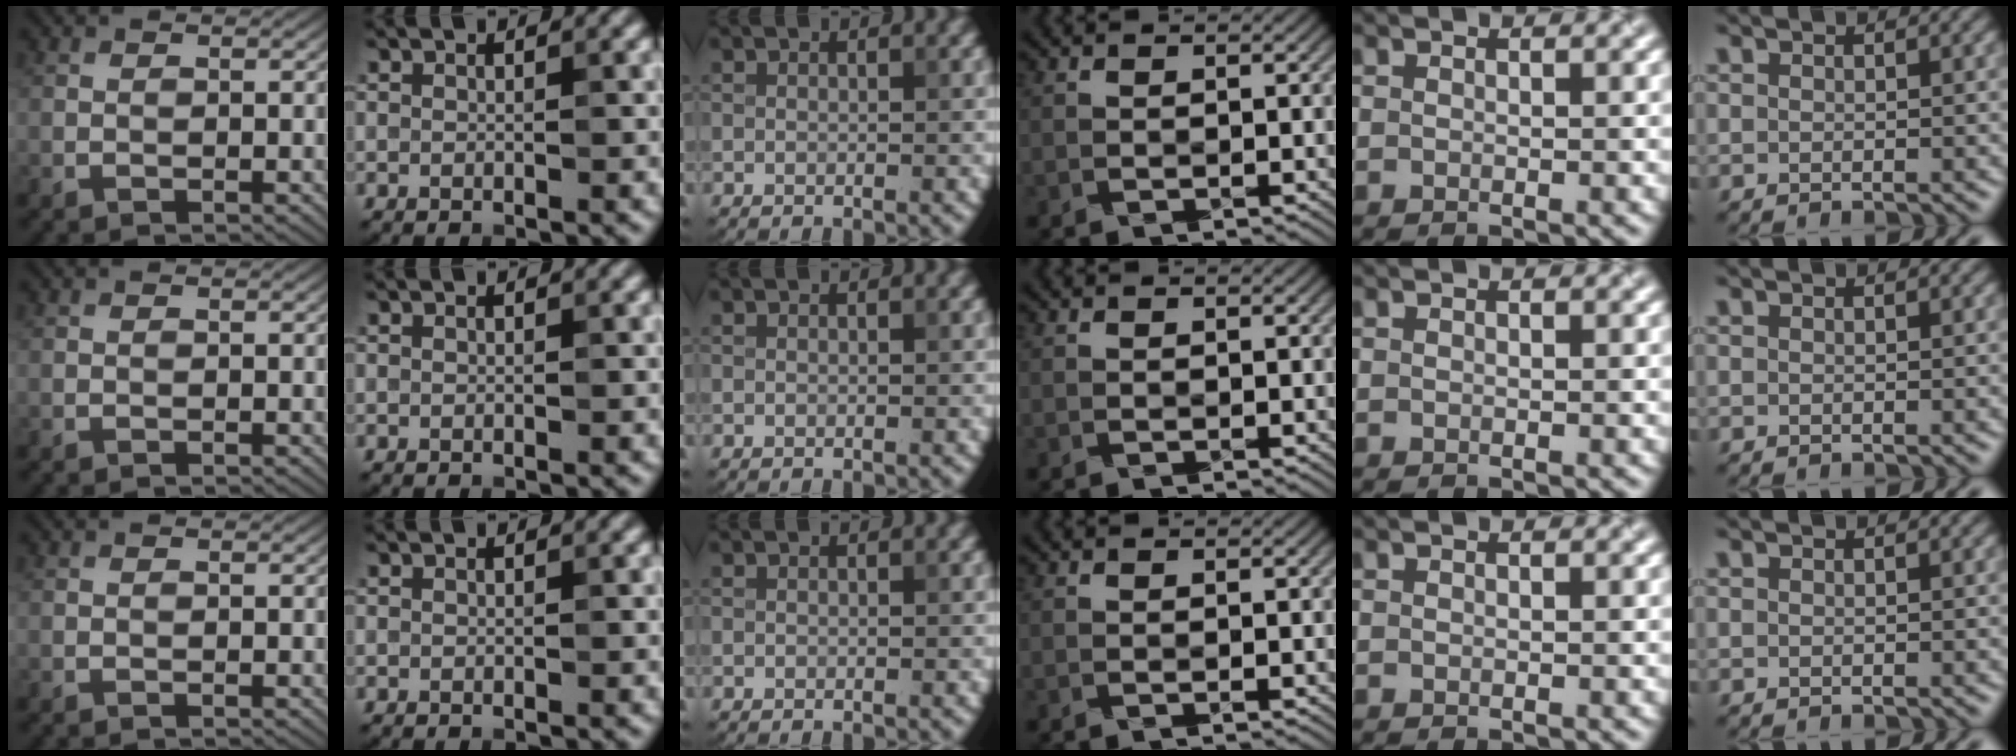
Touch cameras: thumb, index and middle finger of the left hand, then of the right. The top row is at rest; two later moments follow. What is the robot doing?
{"motion": "fold", "object": "aluminum foil"}